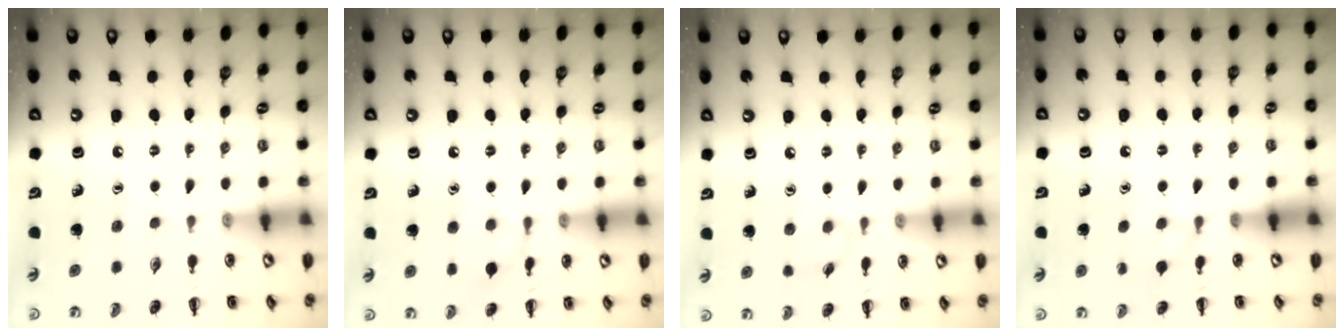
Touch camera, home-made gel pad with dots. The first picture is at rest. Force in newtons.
{"total": 6.3, "press": 6.1, "slide": 1.4}
{"total": 3.8, "press": 3.6, "slide": 0.9}
{"total": 6.6, "press": 6.2, "slide": 2.3}